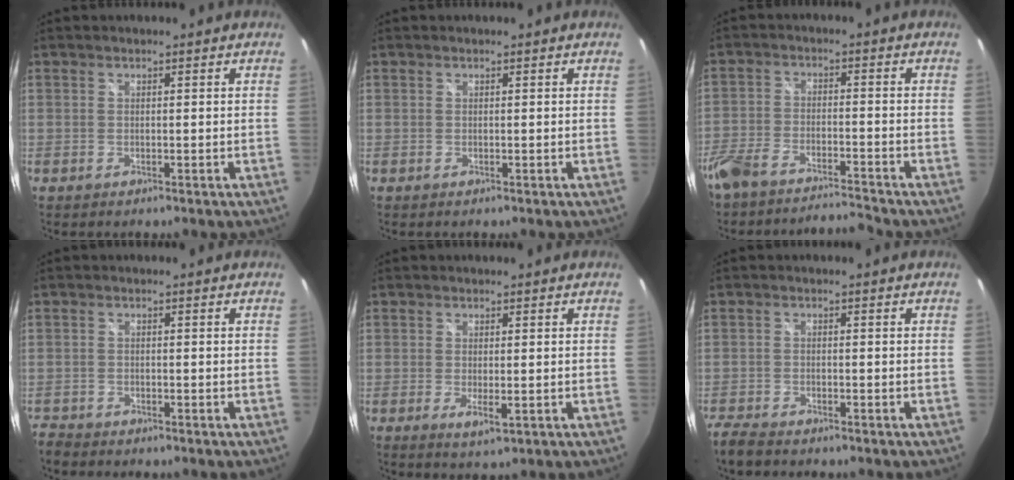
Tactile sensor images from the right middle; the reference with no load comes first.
{"total": 0.0}
{"total": 8.8, "force": [-8.2, 1.4, 2.8], "torque": [-0.079, -0.009, -0.156]}
{"total": 2.8, "force": [-2.7, 0.8, 0.4], "torque": [-0.021, -0.012, -0.058]}
{"total": 2.6, "force": [-0.4, 0.4, 2.6], "torque": [-0.045, -0.011, -0.005]}
{"total": 4.2, "force": [-3.9, 0.8, 1.6], "torque": [-0.049, -0.020, -0.081]}